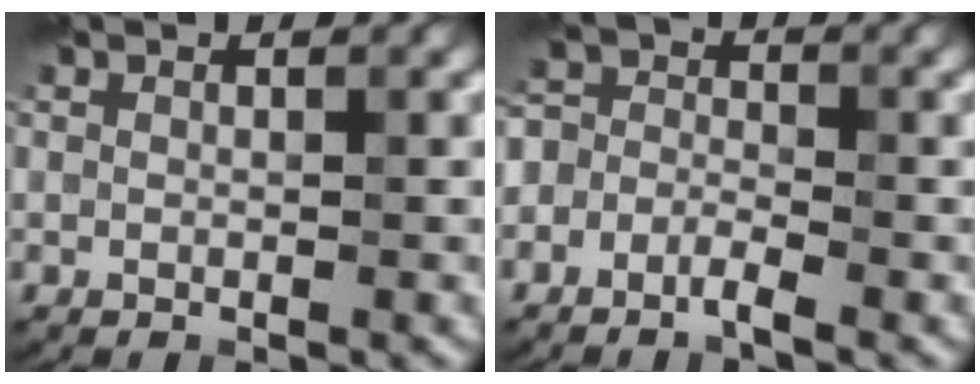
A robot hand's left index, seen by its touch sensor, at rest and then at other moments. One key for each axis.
{"total": 2.3, "fx": -1.5, "fy": 1.2, "fz": 1.4, "tx": -0.025, "ty": 0.003, "tz": -0.040}